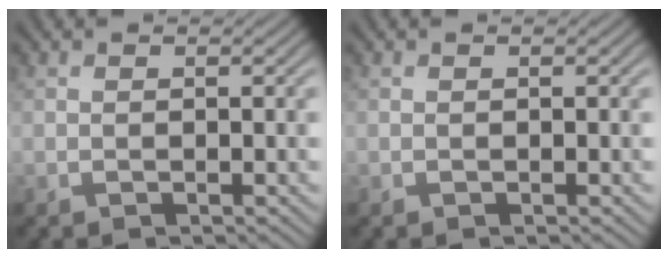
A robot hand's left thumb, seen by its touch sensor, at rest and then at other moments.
{"total": 0.0}